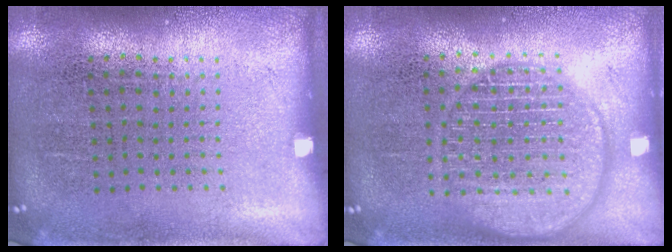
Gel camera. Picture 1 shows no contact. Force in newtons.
{"total": 2.9, "press": 2.9, "slide": 0.4}